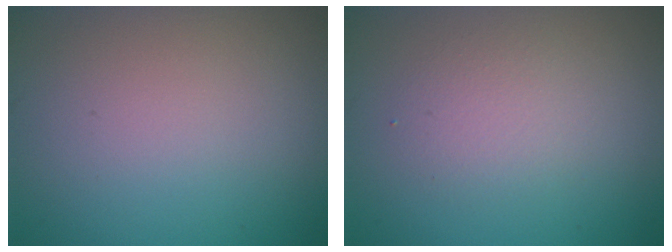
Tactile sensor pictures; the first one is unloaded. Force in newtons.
{"total": 2.0, "press": 2.0, "slide": 0.1}